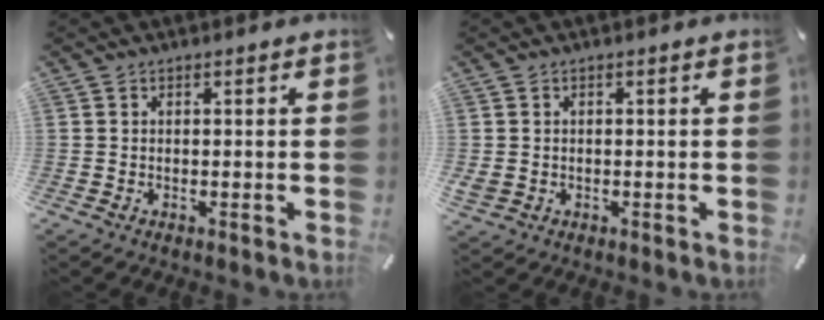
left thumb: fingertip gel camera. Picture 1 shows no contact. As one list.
[{"total": 1.8, "force": [-0.2, 1.6, 0.8], "torque": [-0.021, 0.001, -0.007]}]